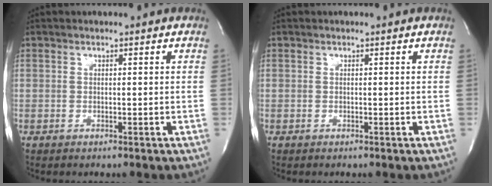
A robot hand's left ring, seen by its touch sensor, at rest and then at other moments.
{"total": 0.0}